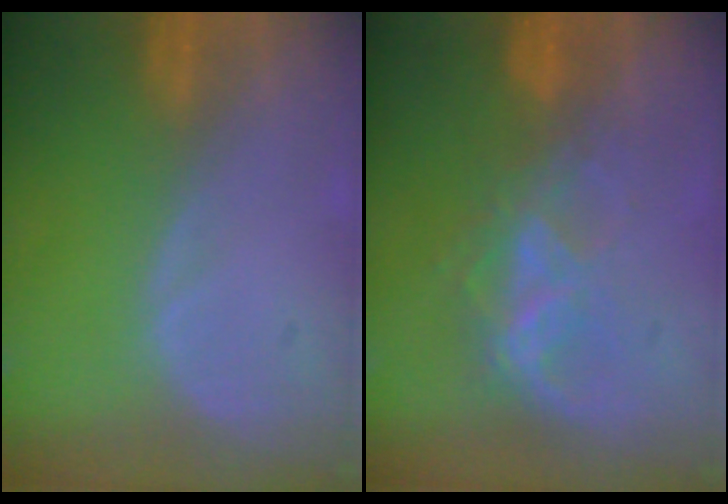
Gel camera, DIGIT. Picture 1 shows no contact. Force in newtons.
{"total": 6.8, "press": 6.0, "slide": 3.2}